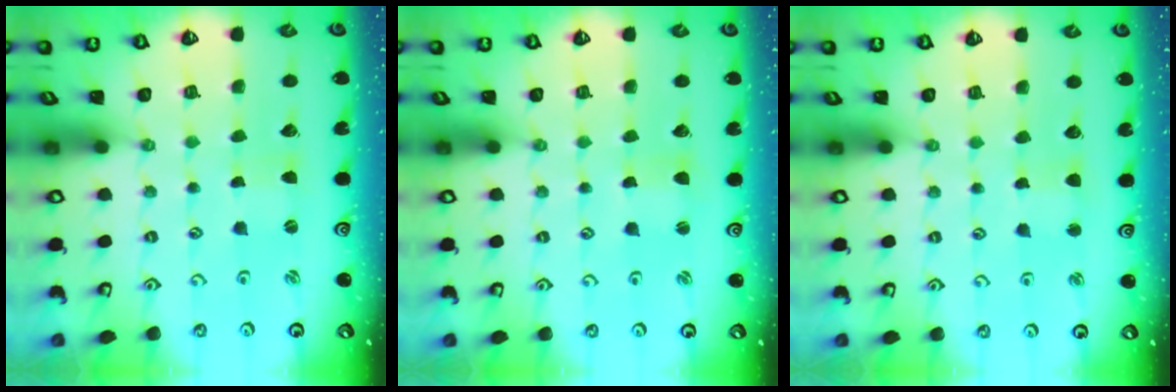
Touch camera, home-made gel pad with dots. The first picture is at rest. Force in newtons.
{"total": 1.2, "press": 1.1, "slide": 0.3}
{"total": 2.5, "press": 2.4, "slide": 0.4}